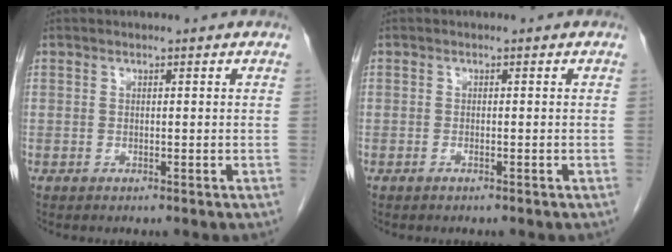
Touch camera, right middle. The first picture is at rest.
{"total": 0.6, "force": [-0.4, 0.0, 0.4], "torque": [-0.013, -0.001, -0.007]}